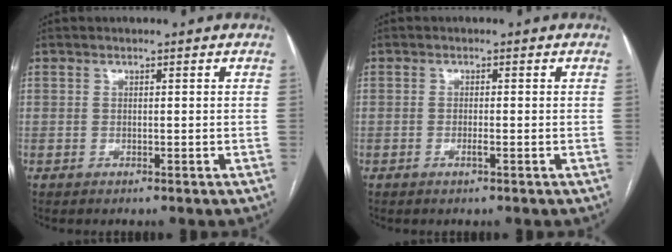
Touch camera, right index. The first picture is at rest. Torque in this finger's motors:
{"motor_torque": [-0.18, 0.02, -0.08, 0.00]}